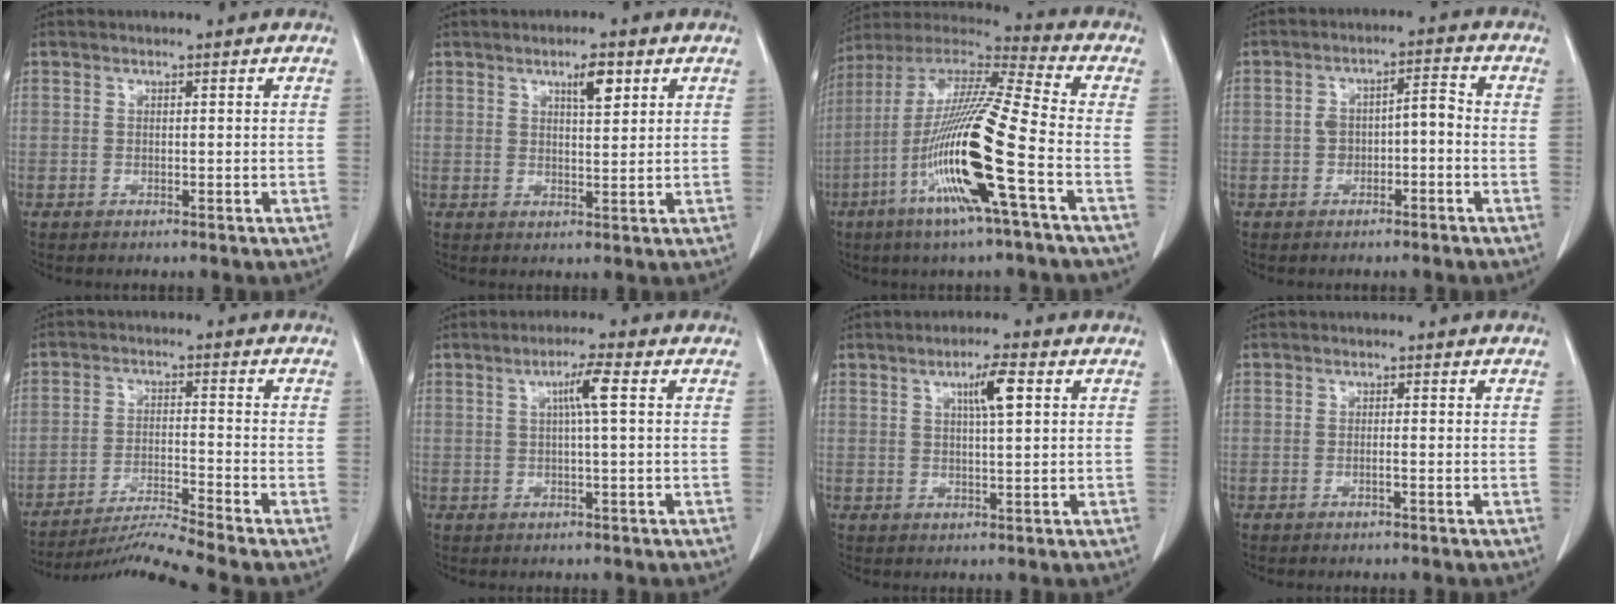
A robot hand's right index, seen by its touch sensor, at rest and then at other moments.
{"total": 3.9, "force": [2.1, 0.8, 3.2], "torque": [-0.054, -0.002, 0.035]}
{"total": 20.0, "force": [-6.6, 0.0, 18.9], "torque": [-0.390, -0.023, -0.135]}
{"total": 4.4, "force": [-0.9, 2.0, 3.8], "torque": [-0.069, 0.027, -0.013]}
{"total": 8.6, "force": [-7.7, -3.3, 1.8], "torque": [-0.030, -0.015, -0.138]}
{"total": 3.9, "force": [0.9, -0.4, 3.8], "torque": [-0.069, 0.004, 0.016]}
{"total": 4.7, "force": [1.7, 0.4, 4.4], "torque": [-0.075, 0.002, 0.029]}
{"total": 0.8, "force": [-0.3, -0.1, 0.7], "torque": [-0.014, 0.001, -0.005]}